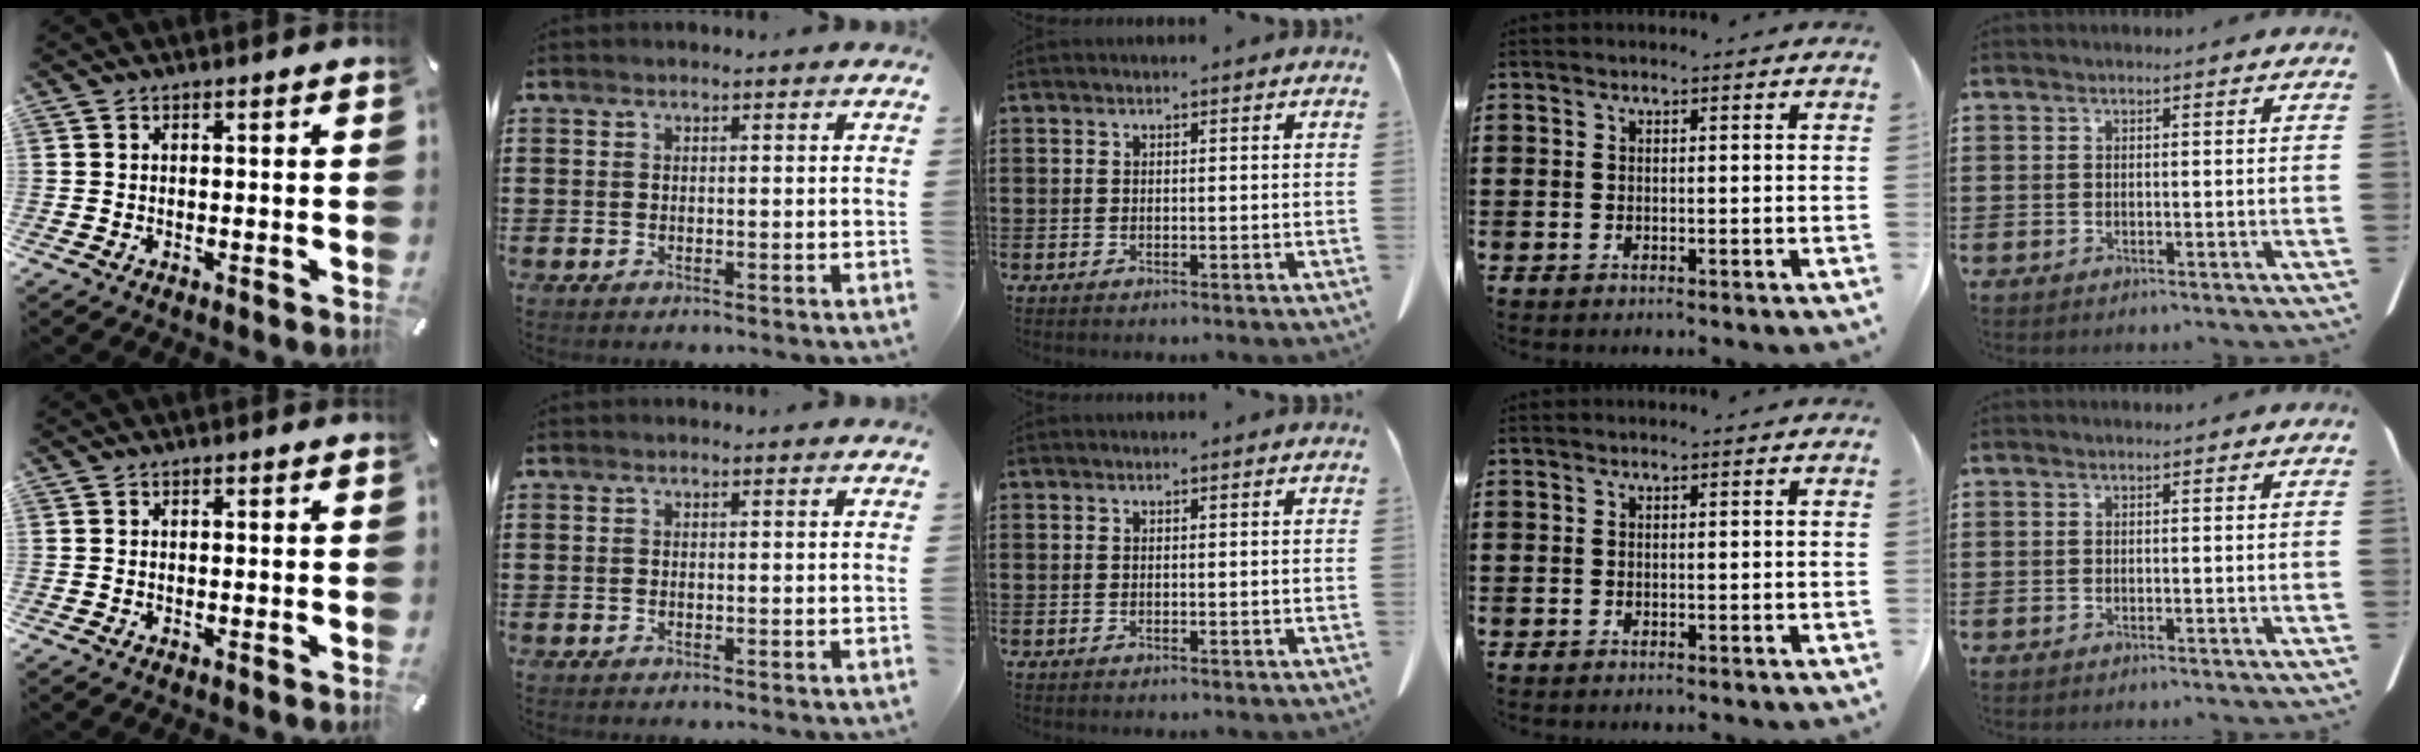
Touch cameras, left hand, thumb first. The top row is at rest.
{}